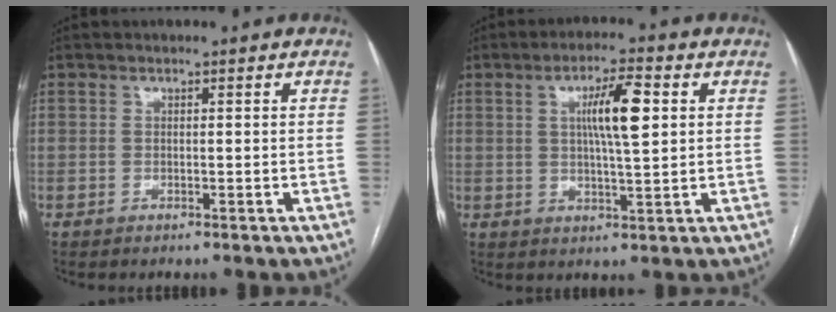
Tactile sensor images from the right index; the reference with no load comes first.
{"total": 7.8, "force": [1.9, 0.8, 7.5], "torque": [-0.131, 0.006, 0.033]}